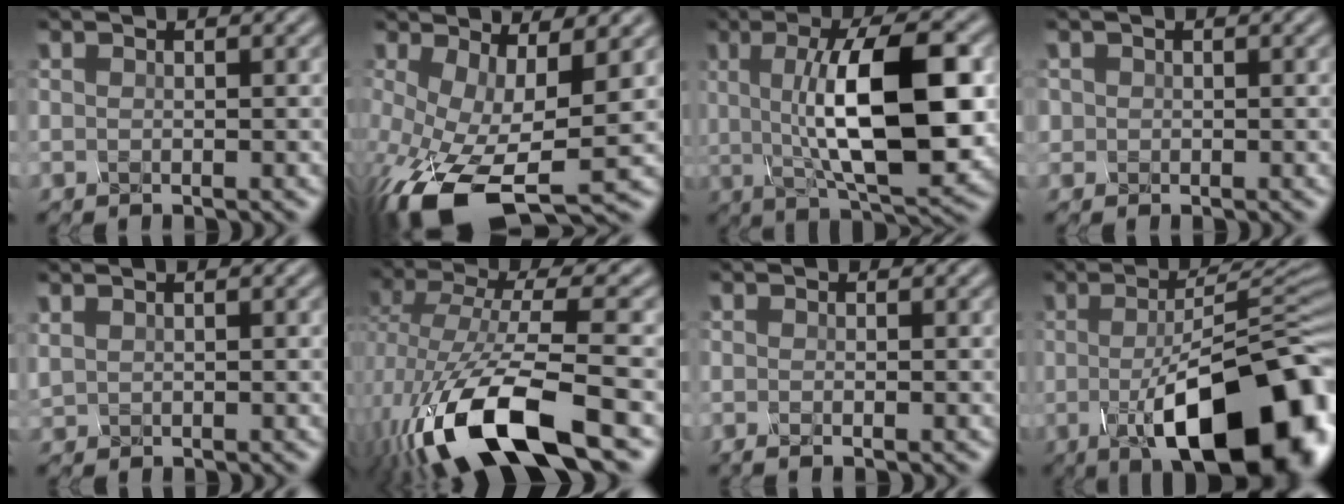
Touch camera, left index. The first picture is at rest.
{"total": 9.7, "force": [-3.8, 3.7, 8.0], "torque": [-0.193, -0.039, -0.034]}
{"total": 10.3, "force": [0.6, 2.8, 9.8], "torque": [-0.157, 0.006, 0.028]}
{"total": 1.1, "force": [-0.4, -0.4, -1.0], "torque": [0.003, -0.005, 0.018]}
{"total": 0.9, "force": [0.8, -0.3, -0.4], "torque": [-0.004, 0.001, 0.021]}
{"total": 10.4, "force": [-4.7, 3.4, 8.7], "torque": [-0.192, -0.003, -0.066]}
{"total": 1.4, "force": [-0.5, 0.6, 1.2], "torque": [-0.010, -0.003, -0.006]}
{"total": 16.0, "force": [-6.1, 5.7, 13.7], "torque": [-0.180, -0.016, -0.073]}